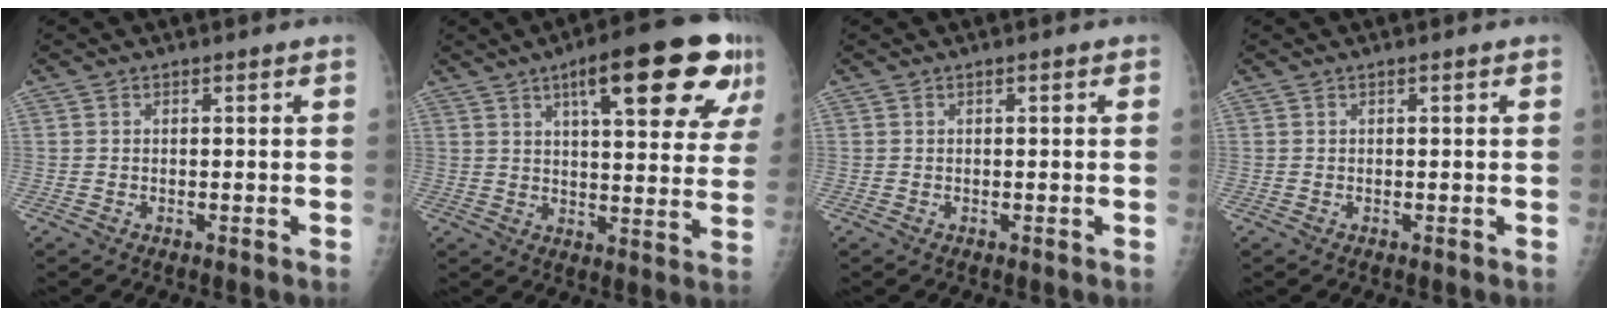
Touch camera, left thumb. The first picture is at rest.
{"total": 20.8, "force": [10.4, 5.8, 17.0], "torque": [-0.208, -0.017, 0.141]}
{"total": 0.6, "force": [0.2, 0.2, 0.5], "torque": [-0.010, 0.001, 0.003]}
{"total": 0.0}